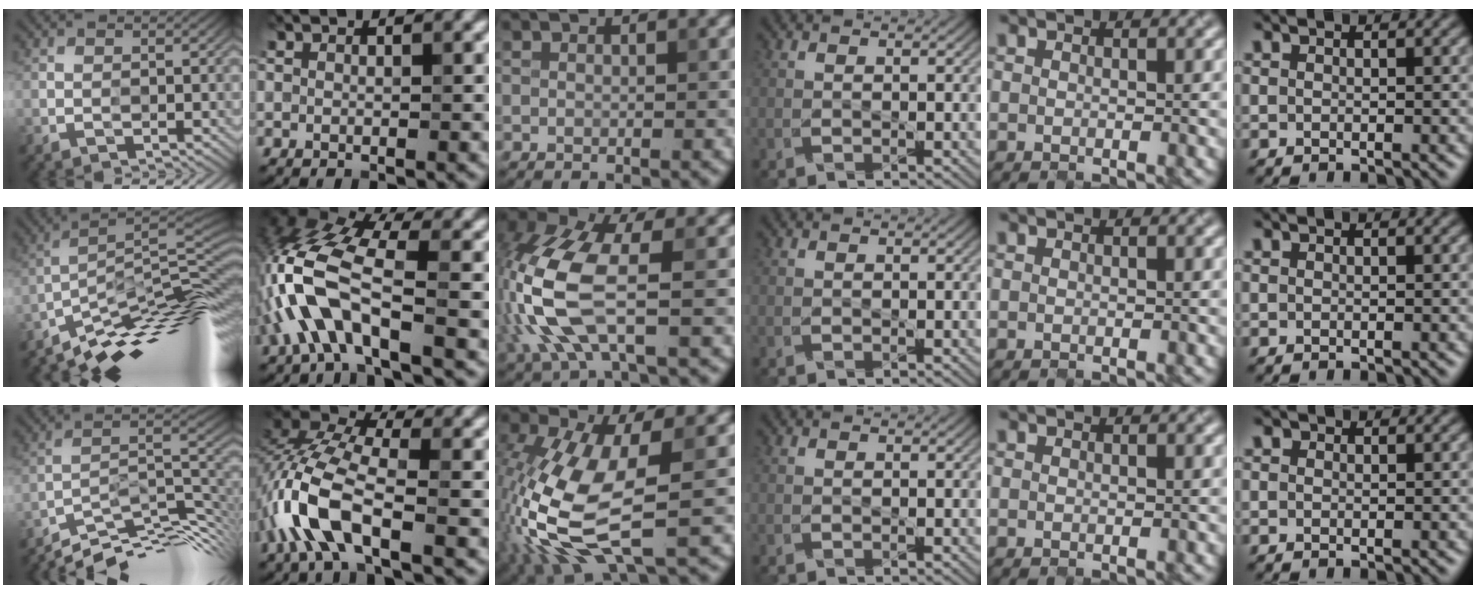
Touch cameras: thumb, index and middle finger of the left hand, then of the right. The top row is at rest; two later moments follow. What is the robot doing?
{"motion": "open", "object": "laptop"}